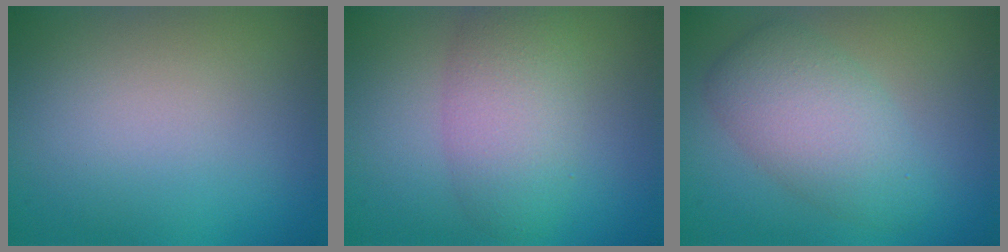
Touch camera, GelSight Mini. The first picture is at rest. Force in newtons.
{"total": 5.0, "press": 5.0, "slide": 0.1}
{"total": 5.2, "press": 5.2, "slide": 0.3}